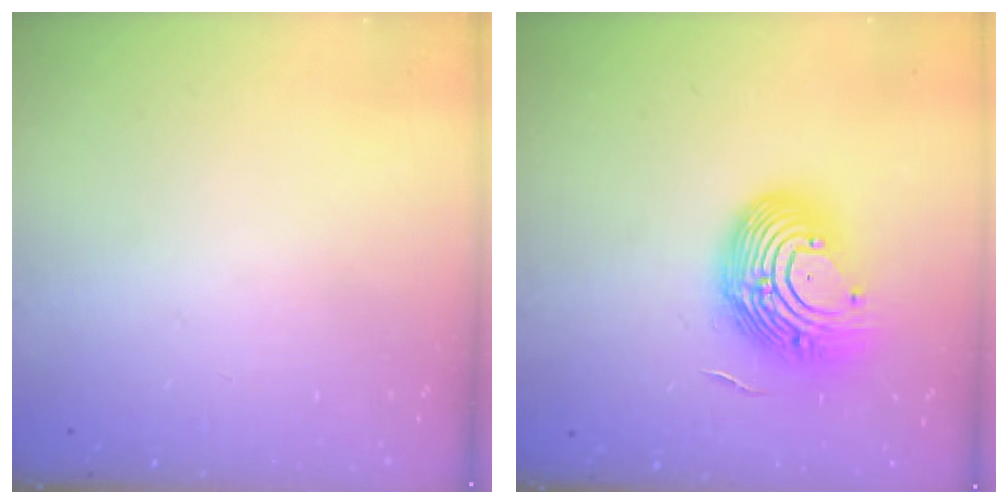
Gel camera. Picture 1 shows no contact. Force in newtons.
{"total": 16.3, "press": 15.8, "slide": 4.1}